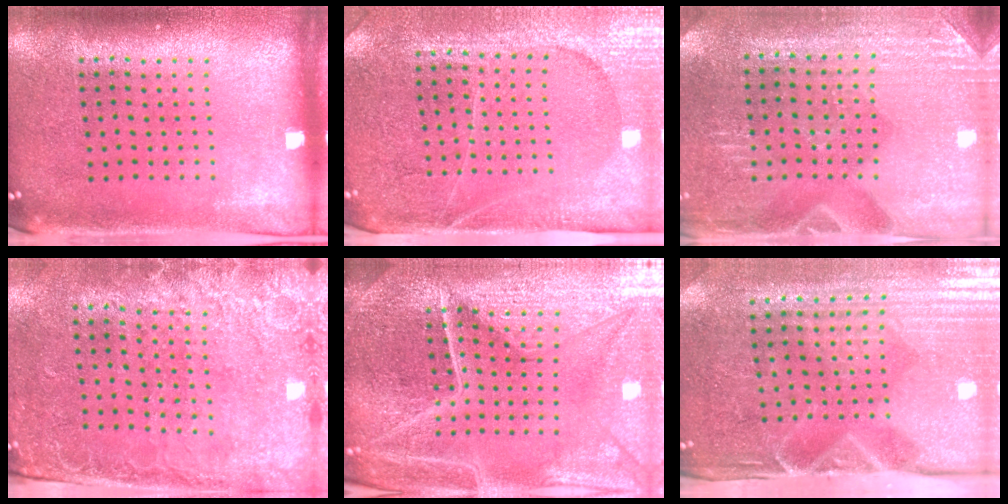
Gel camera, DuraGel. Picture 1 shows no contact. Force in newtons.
{"total": 4.0, "press": 3.7, "slide": 1.6}
{"total": 3.0, "press": 2.9, "slide": 0.6}
{"total": 2.7, "press": 2.2, "slide": 1.5}
{"total": 5.8, "press": 5.3, "slide": 2.4}
{"total": 4.8, "press": 4.2, "slide": 2.4}